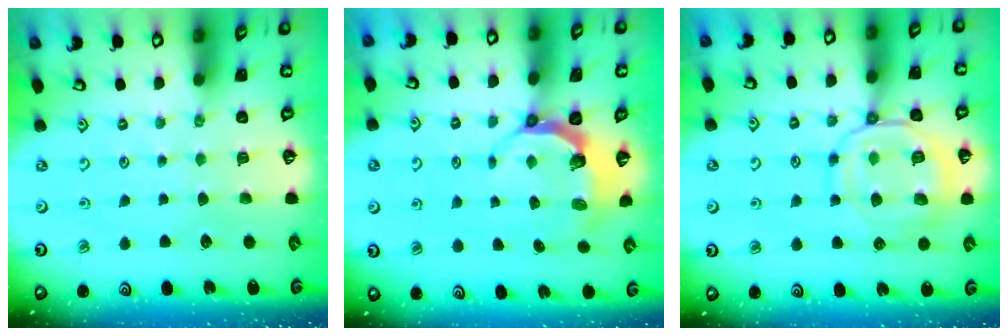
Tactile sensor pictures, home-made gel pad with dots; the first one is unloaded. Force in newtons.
{"total": 5.7, "press": 4.6, "slide": 3.3}
{"total": 12.6, "press": 12.6, "slide": 1.2}